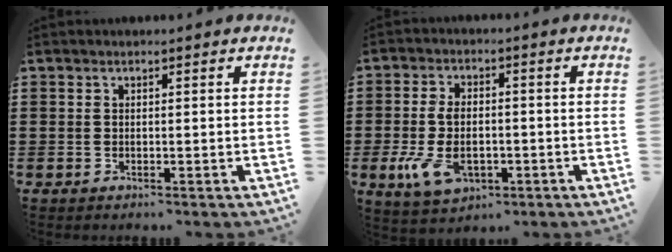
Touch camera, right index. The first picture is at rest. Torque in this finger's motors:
{"motor_torque": [1.15, -0.23, 0.93, 0.20]}